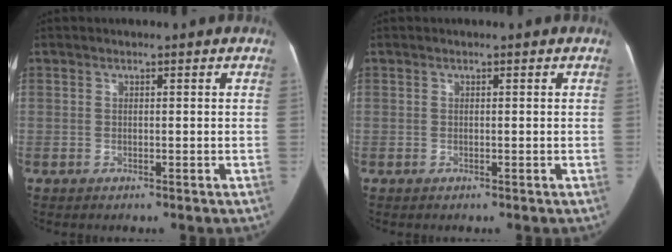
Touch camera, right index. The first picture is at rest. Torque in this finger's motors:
{"motor_torque": [-0.03, 0.02, 0.00, 0.00]}